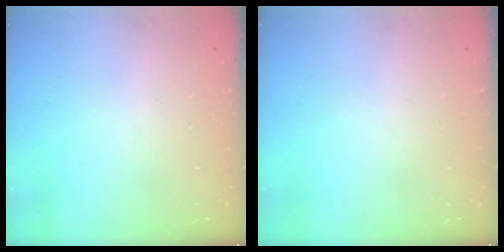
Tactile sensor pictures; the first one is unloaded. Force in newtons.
{"total": 0.0}